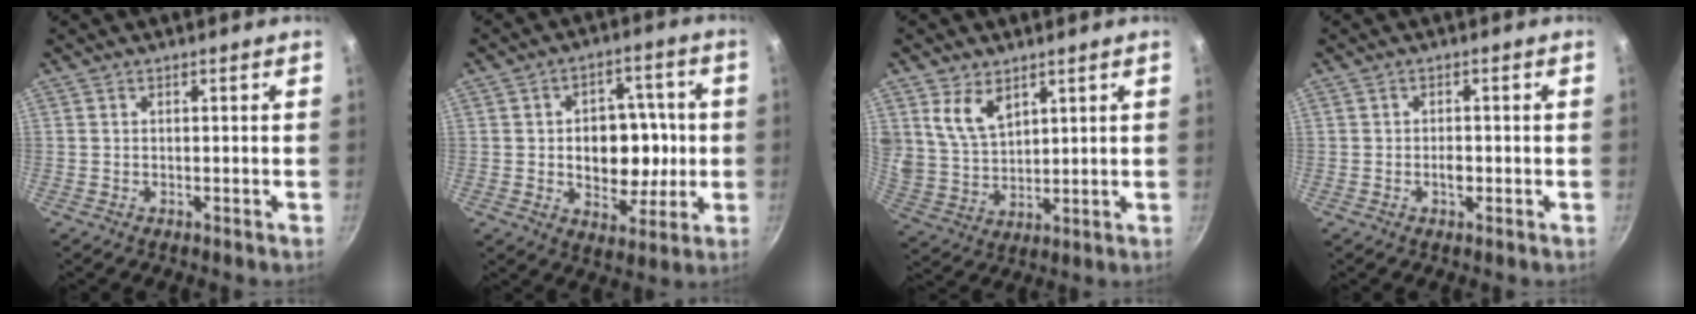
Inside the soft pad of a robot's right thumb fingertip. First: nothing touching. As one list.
[{"total": 13.4, "force": [-0.4, 9.7, 9.2], "torque": [-0.083, 0.006, -0.003]}, {"total": 8.1, "force": [4.4, 5.0, 4.7], "torque": [-0.075, -0.027, 0.098]}, {"total": 2.0, "force": [-0.6, 1.1, 1.5], "torque": [-0.016, 0.007, -0.009]}]